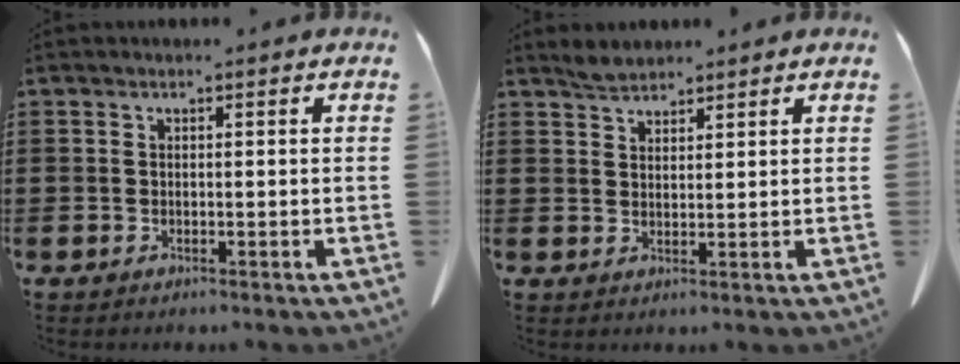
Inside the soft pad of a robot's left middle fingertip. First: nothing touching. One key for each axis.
{"total": 2.3, "fx": 2.2, "fy": 0.3, "fz": 0.4, "tx": -0.013, "ty": 0.003, "tz": 0.044}